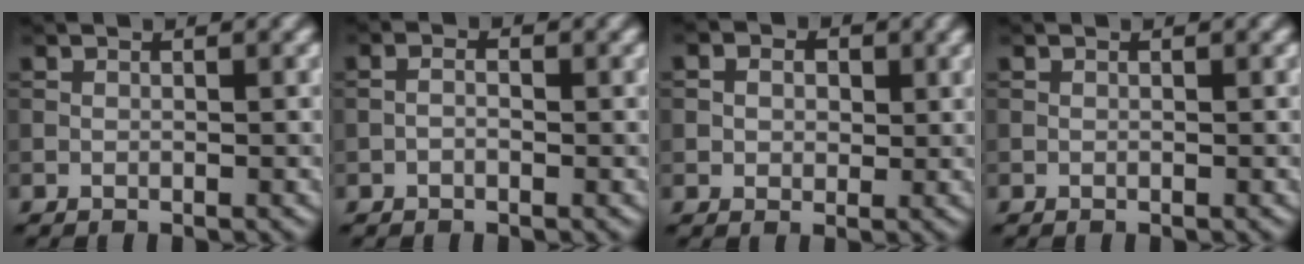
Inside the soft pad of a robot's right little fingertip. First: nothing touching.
{"total": 1.1, "force": [-0.4, 0.6, 0.8], "torque": [-0.013, -0.002, -0.014]}
{"total": 3.3, "force": [1.0, 2.6, 1.6], "torque": [-0.025, 0.004, -0.003]}
{"total": 0.0}